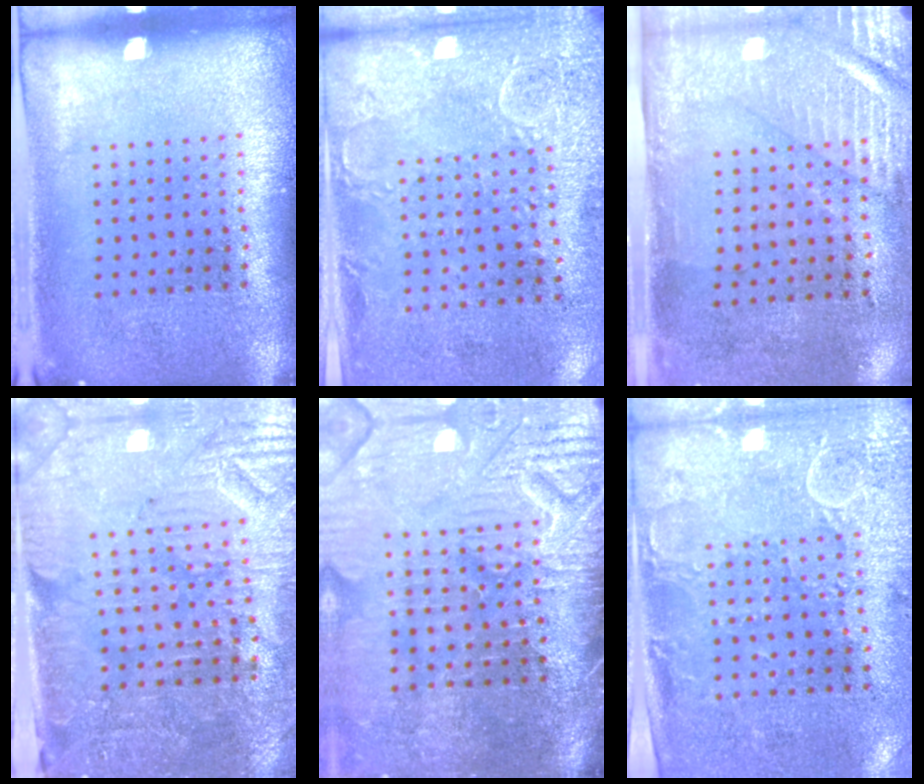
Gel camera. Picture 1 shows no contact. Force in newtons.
{"total": 2.9, "press": 2.3, "slide": 1.7}
{"total": 3.0, "press": 2.5, "slide": 1.6}
{"total": 3.8, "press": 3.5, "slide": 1.5}
{"total": 4.6, "press": 4.0, "slide": 2.2}
{"total": 2.9, "press": 2.3, "slide": 1.7}